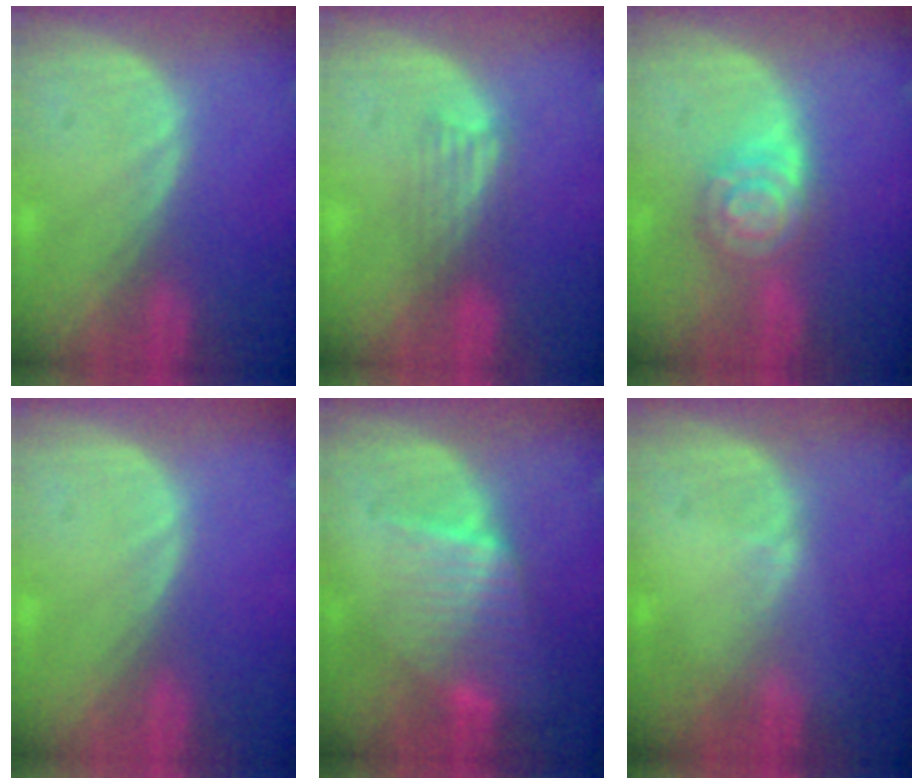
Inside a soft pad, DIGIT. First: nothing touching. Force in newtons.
{"total": 3.1, "press": 2.9, "slide": 1.1}
{"total": 6.5, "press": 6.5, "slide": 0.5}
{"total": 0.0}
{"total": 6.4, "press": 6.2, "slide": 1.6}
{"total": 0.6, "press": 0.6, "slide": 0.2}